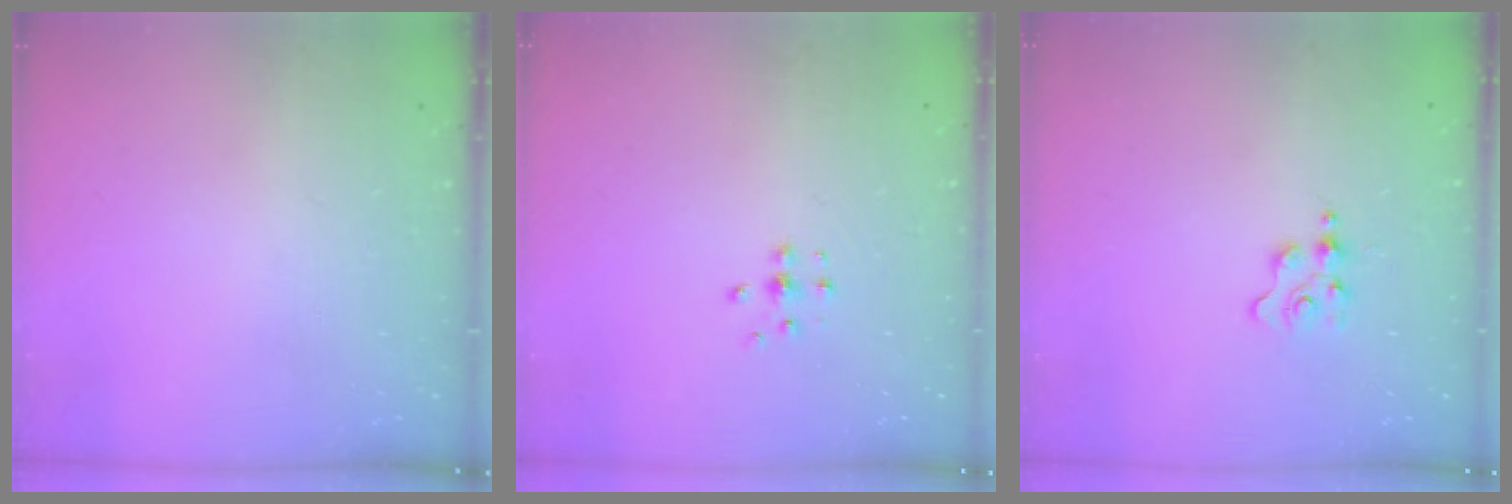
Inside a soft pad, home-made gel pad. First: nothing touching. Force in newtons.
{"total": 4.1, "press": 4.1, "slide": 0.6}
{"total": 2.0, "press": 2.0, "slide": 0.2}